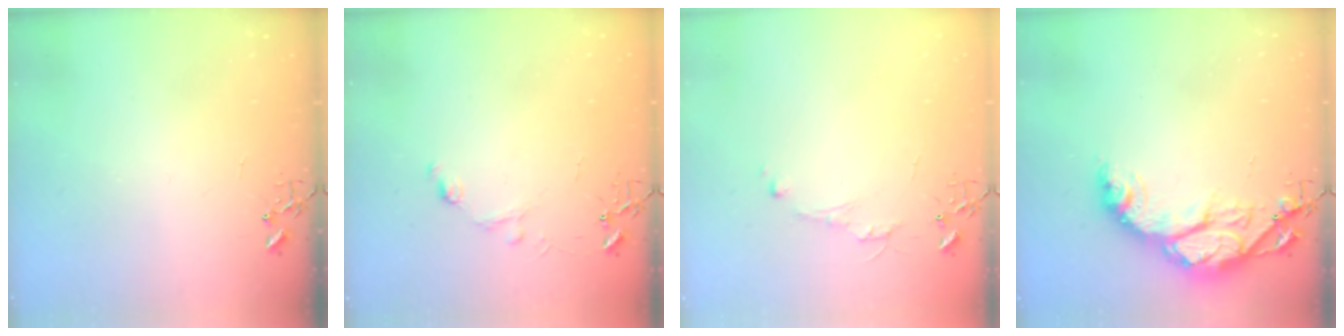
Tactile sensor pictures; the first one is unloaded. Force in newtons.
{"total": 7.3, "press": 7.3, "slide": 0.8}
{"total": 5.0, "press": 5.0, "slide": 0.6}
{"total": 15.3, "press": 15.3, "slide": 1.1}